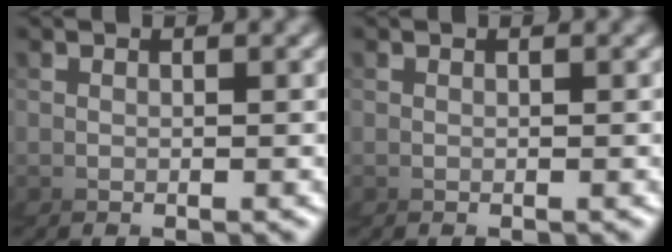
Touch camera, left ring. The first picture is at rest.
{"total": 0.0}